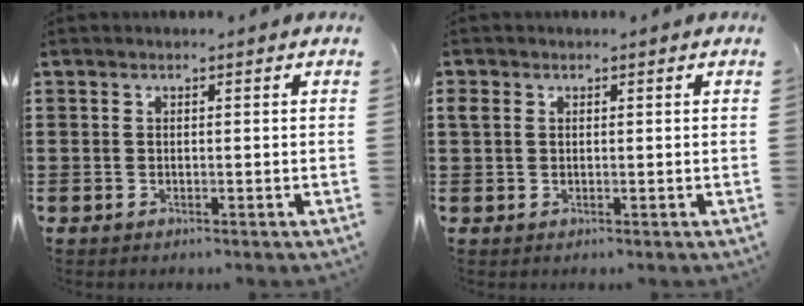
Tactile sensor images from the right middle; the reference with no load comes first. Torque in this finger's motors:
{"motor_torque": [1.29, -0.30, 0.26, 0.06]}